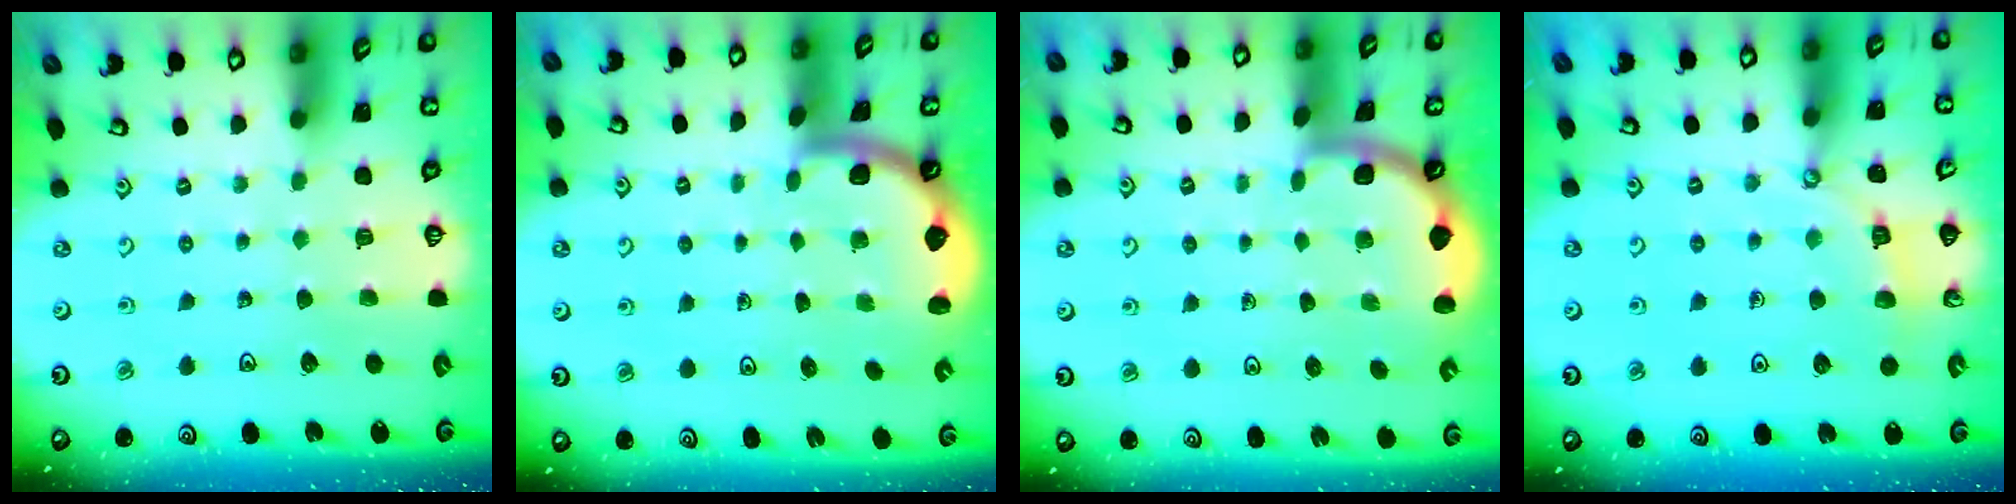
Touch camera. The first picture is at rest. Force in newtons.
{"total": 1.6, "press": 1.6, "slide": 0.1}
{"total": 1.7, "press": 1.7, "slide": 0.1}
{"total": 4.9, "press": 4.9, "slide": 0.4}